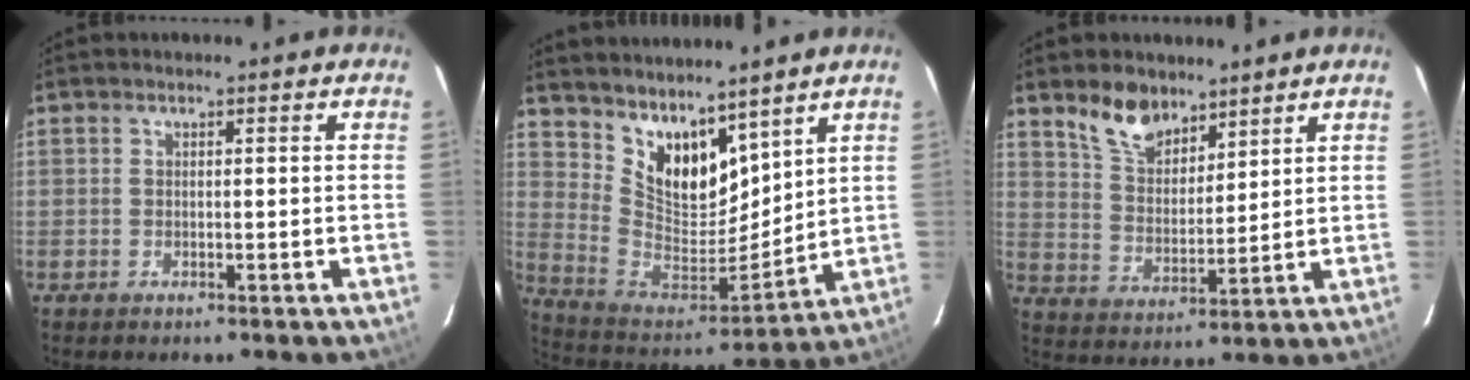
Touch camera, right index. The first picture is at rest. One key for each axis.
{"total": 14.3, "fx": 10.6, "fy": 7.2, "fz": 6.3, "tx": -0.132, "ty": -0.002, "tz": 0.214}
{"total": 8.9, "fx": 6.7, "fy": 4.3, "fz": 4.0, "tx": -0.072, "ty": 0.013, "tz": 0.132}